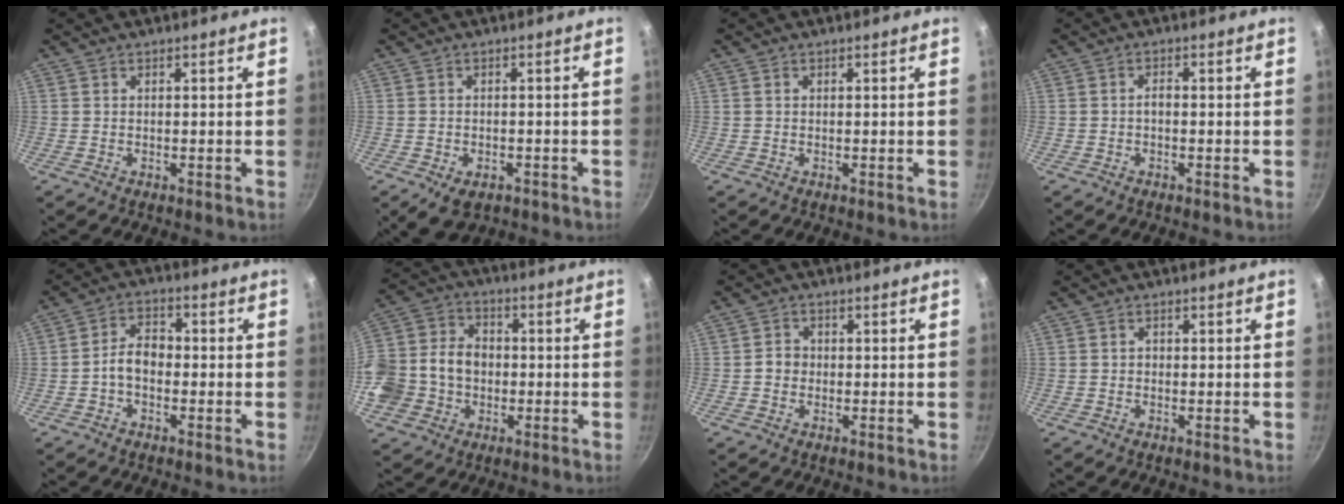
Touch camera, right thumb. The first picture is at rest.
{"total": 5.0, "force": [-2.3, 3.2, 3.0], "torque": [-0.043, 0.008, -0.025]}
{"total": 0.6, "force": [0.1, 0.5, 0.2], "torque": [-0.001, 0.003, 0.000]}
{"total": 1.5, "force": [-0.4, 0.9, 1.2], "torque": [-0.016, 0.011, -0.008]}
{"total": 5.6, "force": [-1.3, 3.8, 3.9], "torque": [-0.051, 0.028, -0.034]}
{"total": 17.0, "force": [-2.6, 14.1, 9.2], "torque": [-0.189, 0.041, -0.050]}
{"total": 2.8, "force": [-0.4, 2.5, 1.2], "torque": [-0.005, 0.011, -0.011]}
{"total": 1.1, "force": [-0.1, 0.9, 0.5], "torque": [-0.007, 0.005, -0.004]}